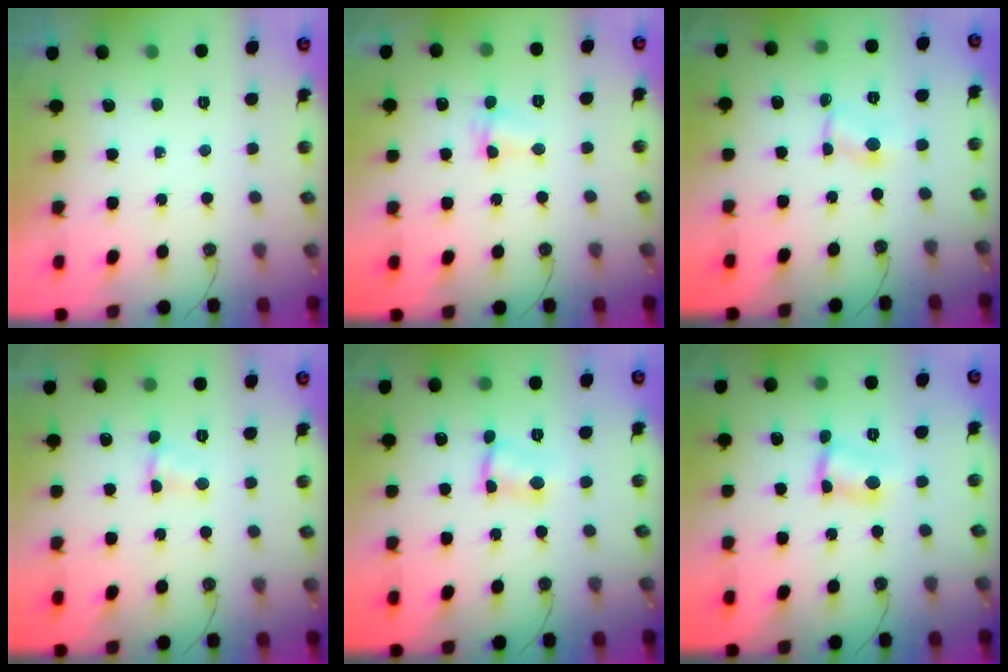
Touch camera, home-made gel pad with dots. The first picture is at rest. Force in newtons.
{"total": 2.5, "press": 2.5, "slide": 0.4}
{"total": 1.0, "press": 0.9, "slide": 0.1}
{"total": 2.3, "press": 2.3, "slide": 0.3}
{"total": 2.3, "press": 2.3, "slide": 0.1}
{"total": 2.9, "press": 2.9, "slide": 0.4}